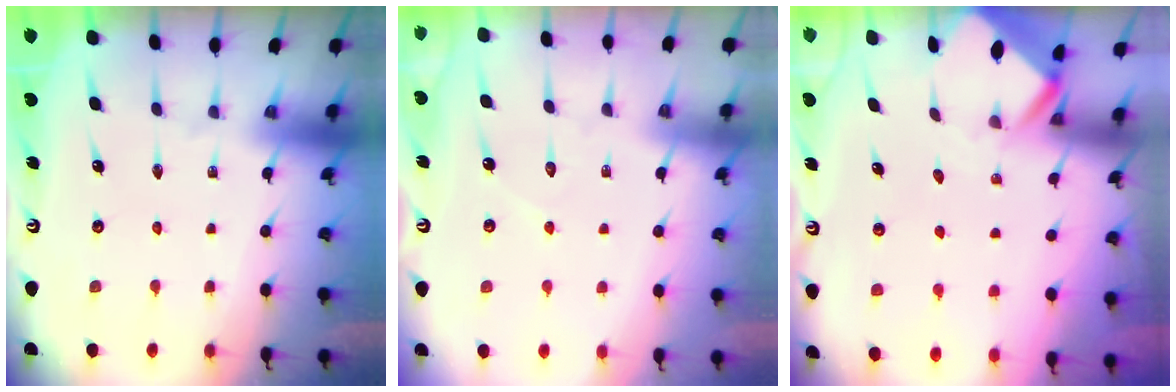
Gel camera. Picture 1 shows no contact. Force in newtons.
{"total": 4.8, "press": 4.7, "slide": 0.4}
{"total": 2.8, "press": 2.8, "slide": 0.2}